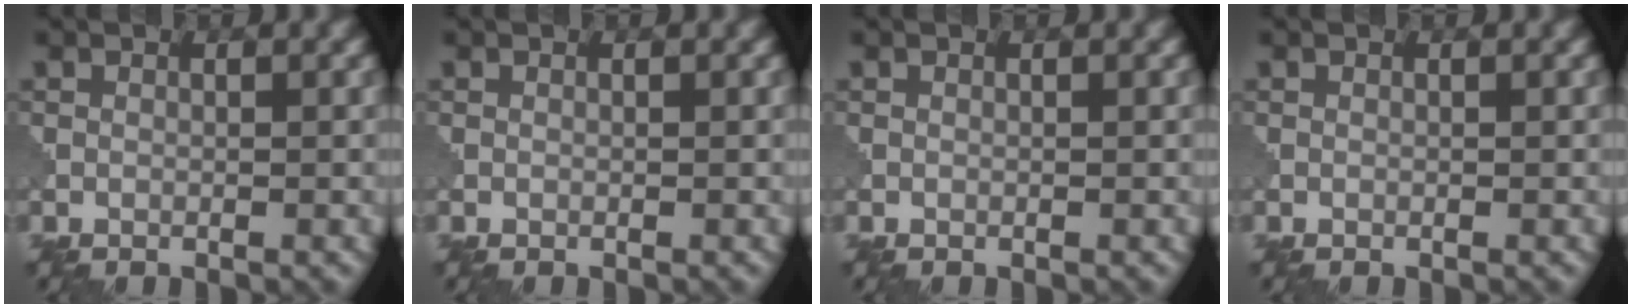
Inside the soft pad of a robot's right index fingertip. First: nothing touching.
{"total": 0.0}
{"total": 0.0}
{"total": 0.0}